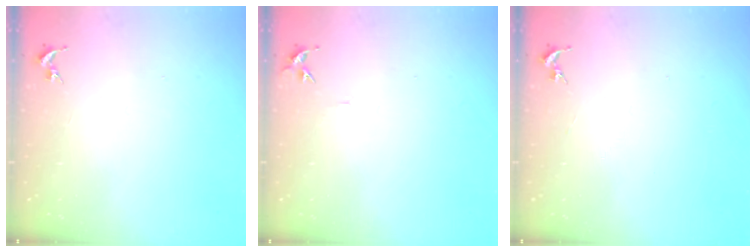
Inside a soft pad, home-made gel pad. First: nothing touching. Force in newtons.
{"total": 4.5, "press": 4.5, "slide": 0.5}
{"total": 0.0}